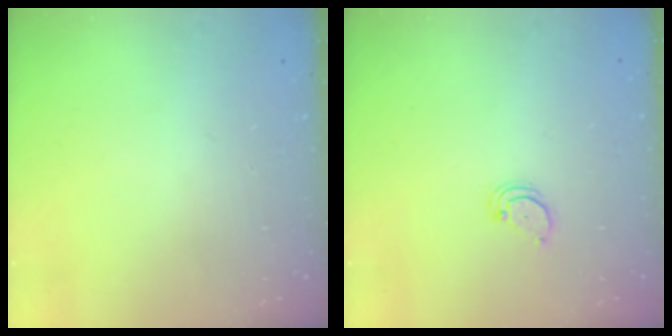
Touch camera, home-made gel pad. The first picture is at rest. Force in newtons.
{"total": 2.1, "press": 2.1, "slide": 0.2}